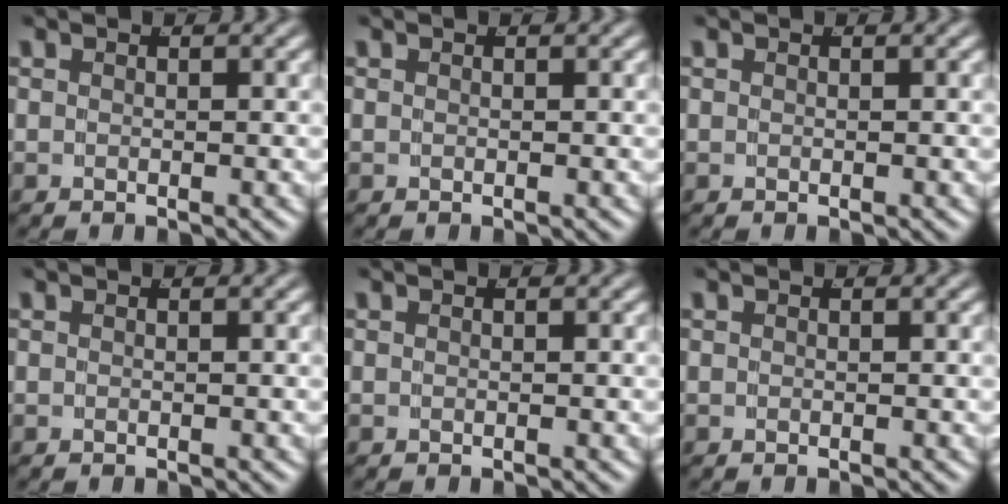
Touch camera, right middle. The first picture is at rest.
{"total": 0.0}
{"total": 0.0}
{"total": 0.0}
{"total": 1.3, "force": [-0.2, -1.2, -0.3], "torque": [0.016, -0.010, 0.008]}
{"total": 0.0}